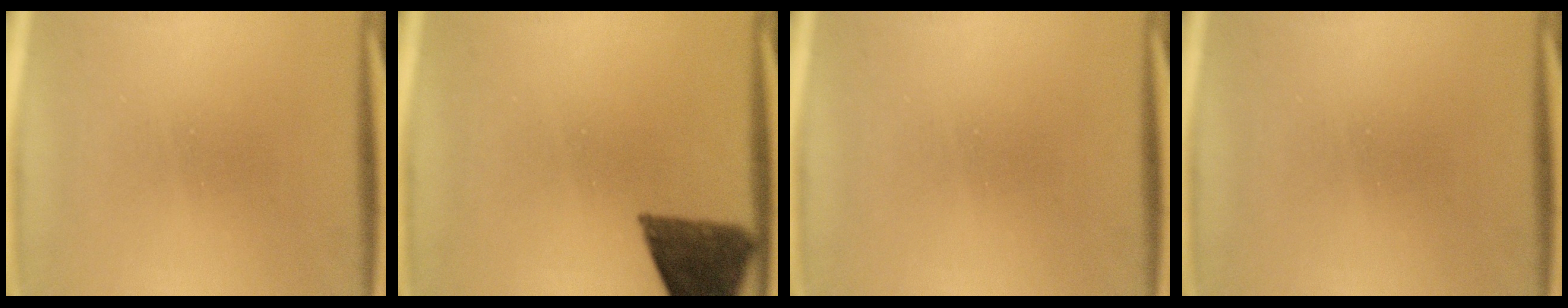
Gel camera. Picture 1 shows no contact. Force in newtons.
{"total": 9.0}
{"total": 0.0}
{"total": 0.0}